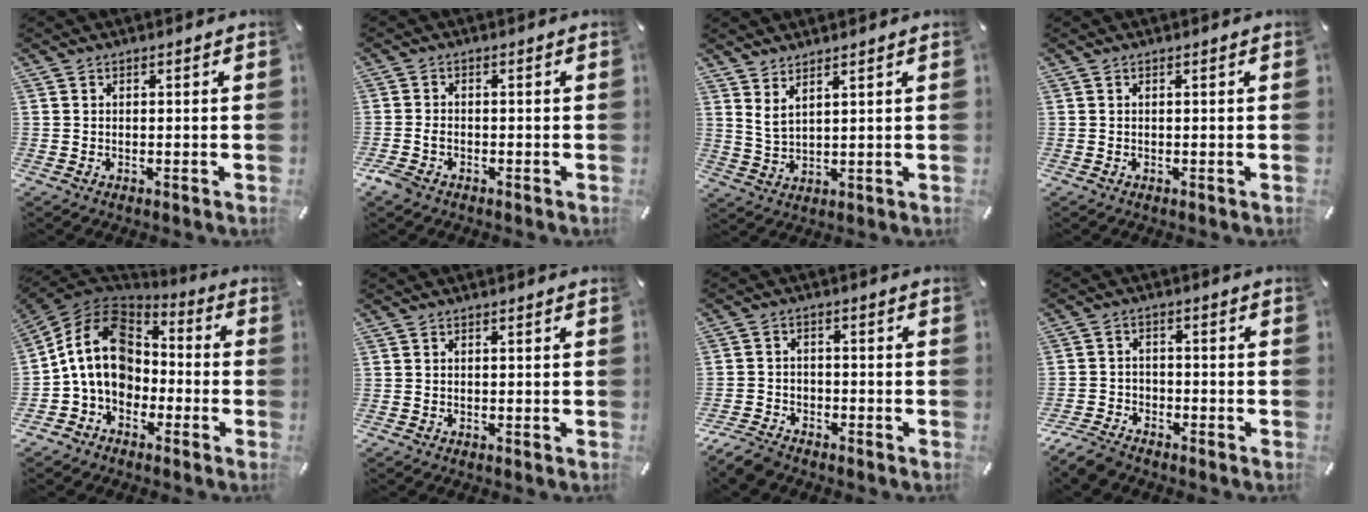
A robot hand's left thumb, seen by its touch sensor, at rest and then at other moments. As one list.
[{"total": 2.7, "force": [-1.7, 1.7, 1.2], "torque": [-0.028, 0.003, -0.031]}, {"total": 3.8, "force": [3.1, 0.7, 2.1], "torque": [-0.049, -0.012, 0.057]}, {"total": 0.0}, {"total": 14.7, "force": [-1.2, 11.9, 8.6], "torque": [-0.191, 0.024, -0.024]}, {"total": 0.0}, {"total": 5.6, "force": [-4.6, 2.9, 1.4], "torque": [-0.035, 0.022, -0.090]}, {"total": 5.9, "force": [-5.0, 3.0, 1.4], "torque": [-0.033, 0.026, -0.098]}]